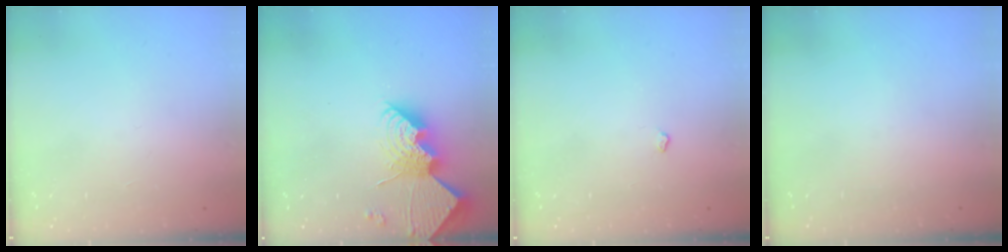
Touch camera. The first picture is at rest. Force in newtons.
{"total": 14.2, "press": 14.2, "slide": 0.9}
{"total": 2.9, "press": 2.9, "slide": 0.5}
{"total": 0.0}